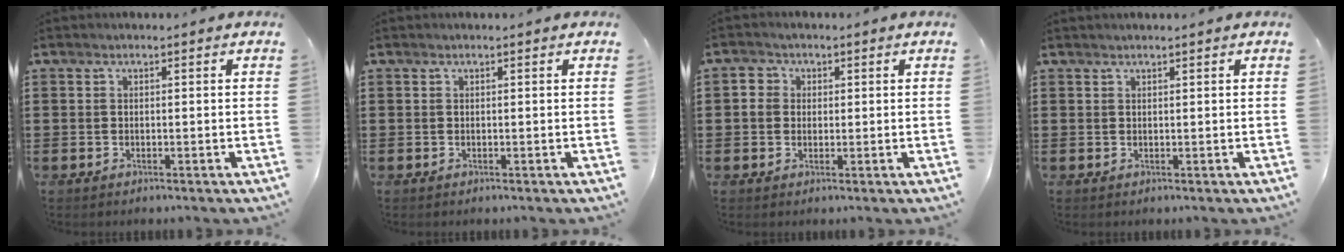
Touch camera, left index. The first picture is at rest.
{"total": 0.0}
{"total": 2.6, "force": [0.4, 2.5, 0.6], "torque": [-0.016, 0.007, 0.001]}
{"total": 0.6, "force": [0.6, -0.1, 0.3], "torque": [-0.006, -0.002, 0.012]}